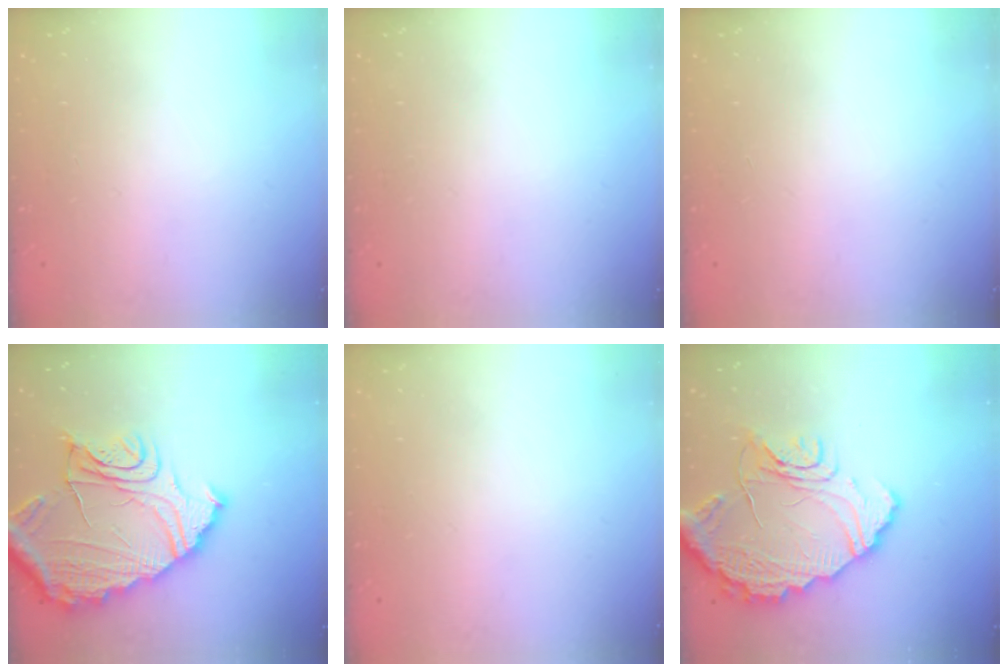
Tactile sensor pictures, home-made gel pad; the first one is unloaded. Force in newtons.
{"total": 0.0}
{"total": 0.0}
{"total": 22.3, "press": 22.1, "slide": 2.6}
{"total": 0.0}
{"total": 18.5, "press": 18.5, "slide": 0.8}